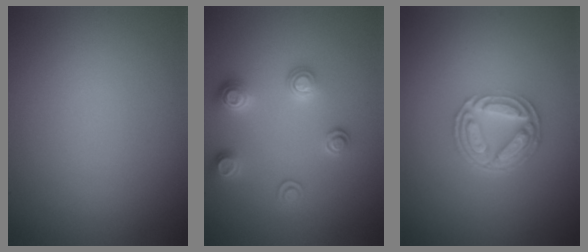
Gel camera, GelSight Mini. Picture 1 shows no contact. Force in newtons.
{"total": 2.6, "press": 2.6, "slide": 0.6}
{"total": 5.1, "press": 3.8, "slide": 3.4}